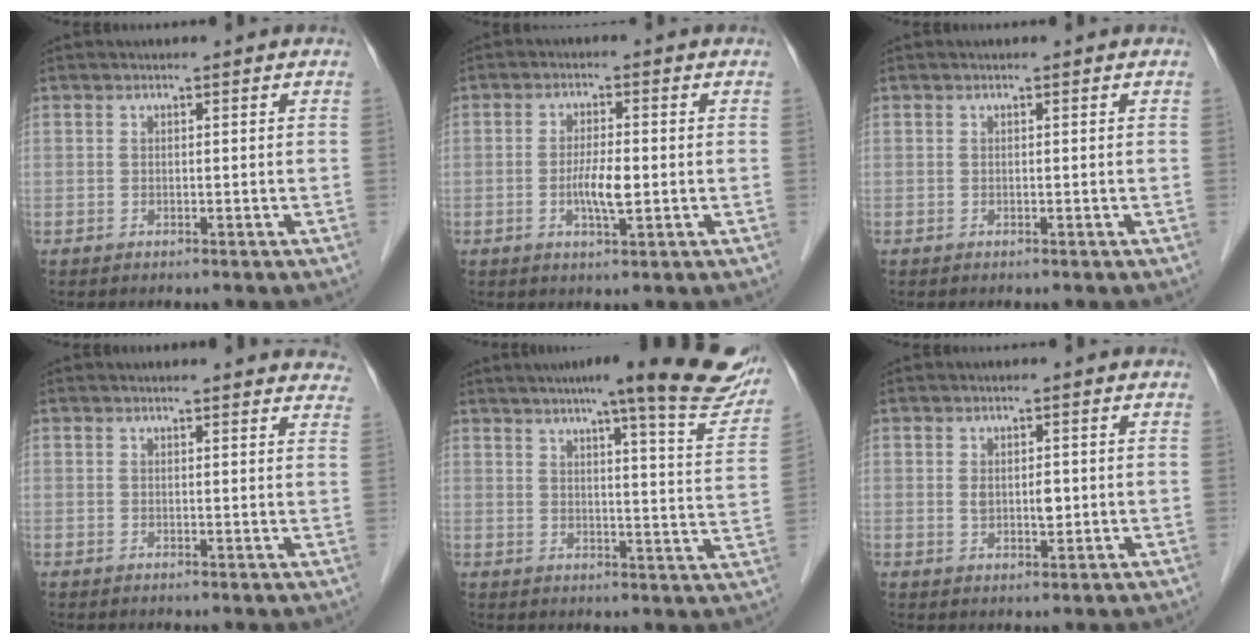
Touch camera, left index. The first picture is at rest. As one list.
[{"total": 4.4, "force": [-0.8, 0.8, 4.3], "torque": [-0.085, -0.004, -0.014]}, {"total": 0.0}, {"total": 9.5, "force": [9.2, 1.6, 1.7], "torque": [0.012, -0.018, 0.068]}, {"total": 20.2, "force": [16.0, 1.4, 12.2], "torque": [-0.151, -0.016, 0.185]}, {"total": 3.0, "force": [0.1, 1.5, 2.6], "torque": [-0.044, -0.003, 0.005]}]